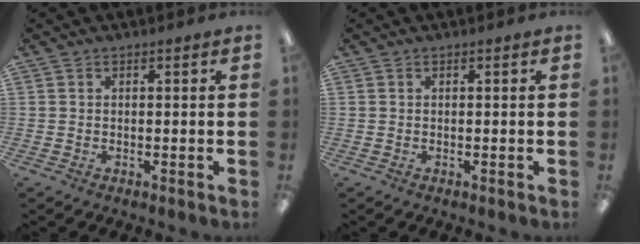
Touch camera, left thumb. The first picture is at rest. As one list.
[{"total": 0.0}]